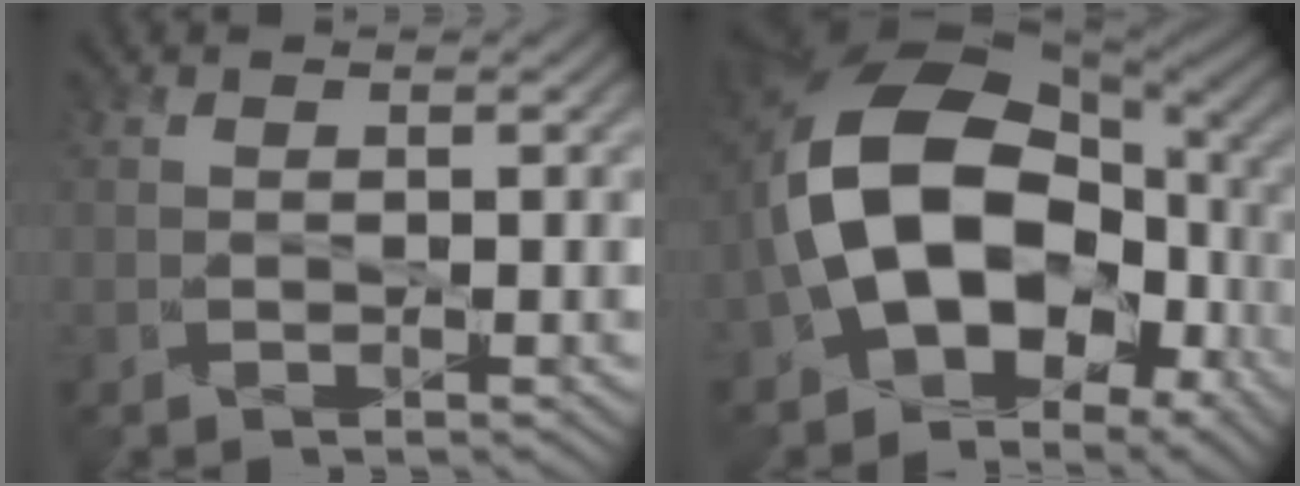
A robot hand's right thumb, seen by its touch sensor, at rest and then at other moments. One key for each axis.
{"total": 16.4, "fx": -2.1, "fy": 11.2, "fz": 11.8, "tx": -0.208, "ty": 0.008, "tz": -0.042}